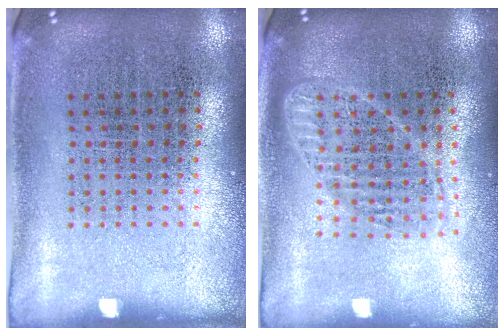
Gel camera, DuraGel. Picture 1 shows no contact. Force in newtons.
{"total": 1.8, "press": 1.6, "slide": 0.9}